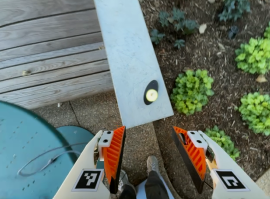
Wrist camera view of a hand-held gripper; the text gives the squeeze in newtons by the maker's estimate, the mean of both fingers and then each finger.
{"total": 0.0}